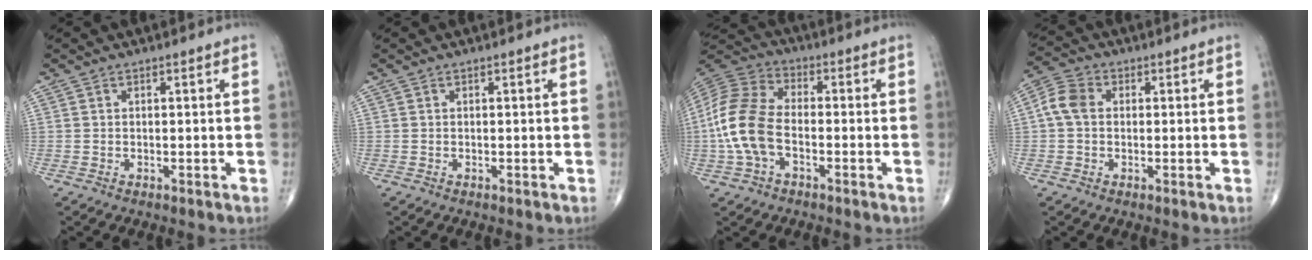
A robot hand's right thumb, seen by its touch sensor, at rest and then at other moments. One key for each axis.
{"total": 0.0}
{"total": 13.3, "fx": -2.6, "fy": 7.8, "fz": 10.4, "tx": -0.228, "ty": 0.033, "tz": -0.058}
{"total": 5.4, "fx": 0.4, "fy": 4.1, "fz": 3.5, "tx": -0.071, "ty": 0.017, "tz": 0.000}